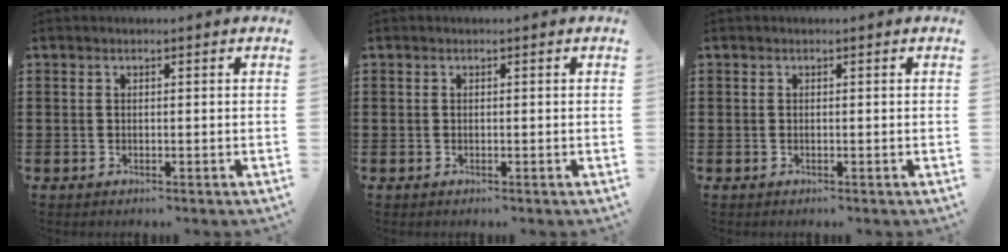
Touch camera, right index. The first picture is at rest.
{"total": 0.0}
{"total": 0.0}